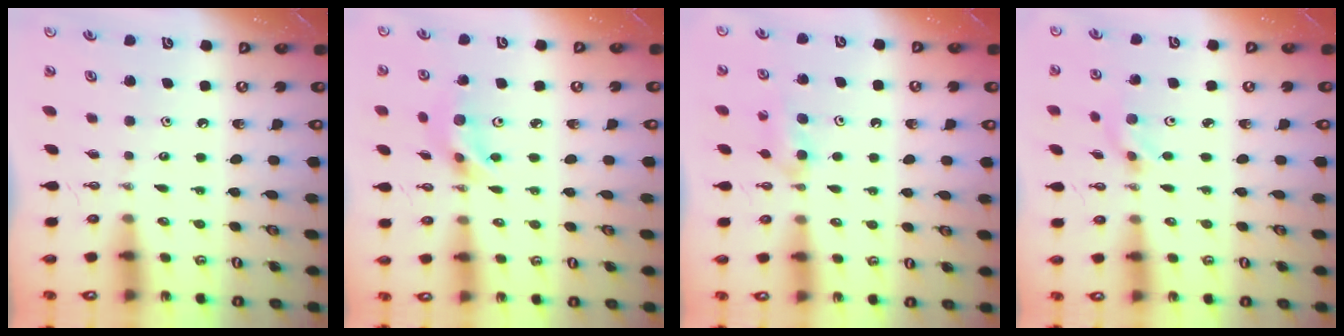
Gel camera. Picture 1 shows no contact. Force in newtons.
{"total": 8.7, "press": 7.6, "slide": 4.4}
{"total": 4.6, "press": 4.6, "slide": 0.8}
{"total": 2.6, "press": 2.4, "slide": 0.8}